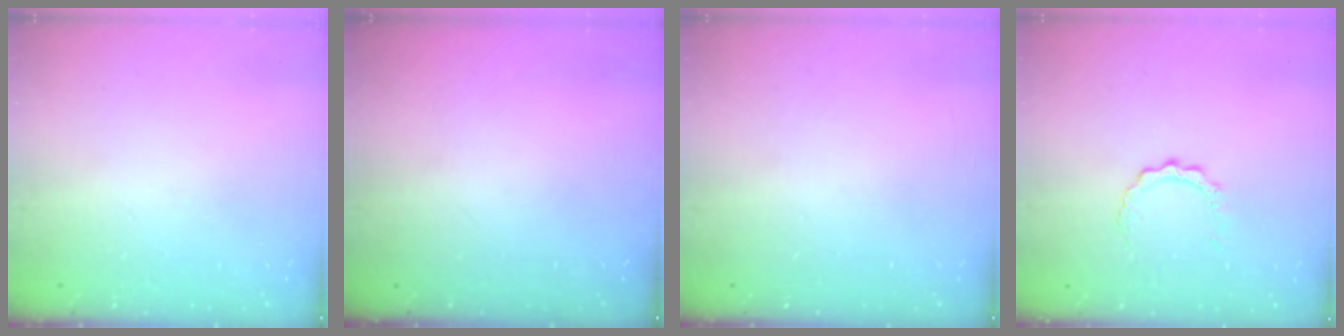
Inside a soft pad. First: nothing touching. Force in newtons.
{"total": 0.0}
{"total": 0.0}
{"total": 3.7, "press": 3.7, "slide": 0.3}